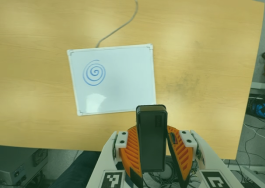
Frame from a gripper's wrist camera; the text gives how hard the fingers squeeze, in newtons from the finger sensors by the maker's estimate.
{"total": 5.7, "left": 5.4, "right": 6.0}